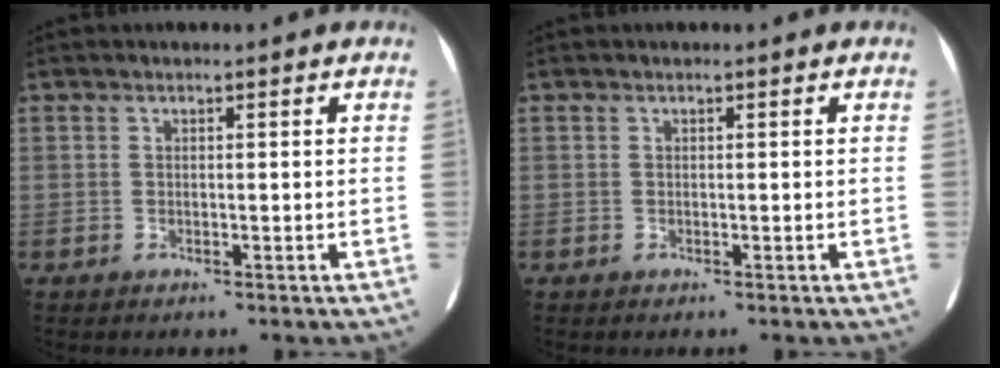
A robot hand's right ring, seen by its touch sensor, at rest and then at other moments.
{"total": 0.0}